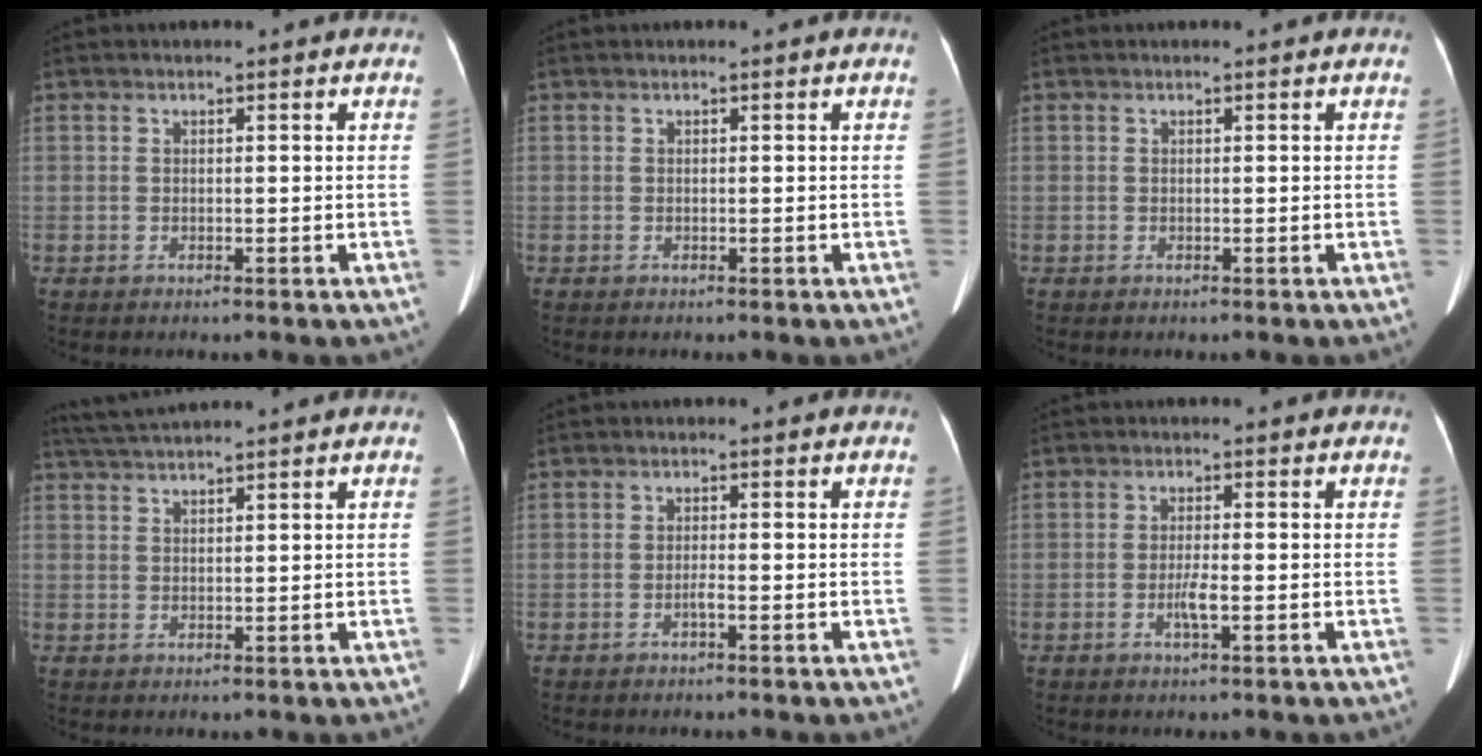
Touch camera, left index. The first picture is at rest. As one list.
[{"total": 0.0}, {"total": 0.0}, {"total": 5.3, "force": [4.8, -0.8, 2.0], "torque": [-0.040, 0.031, 0.089]}, {"total": 1.1, "force": [-0.7, 0.0, 0.9], "torque": [-0.019, 0.001, -0.012]}, {"total": 2.5, "force": [-0.9, 0.1, 2.4], "torque": [-0.048, -0.002, -0.017]}]